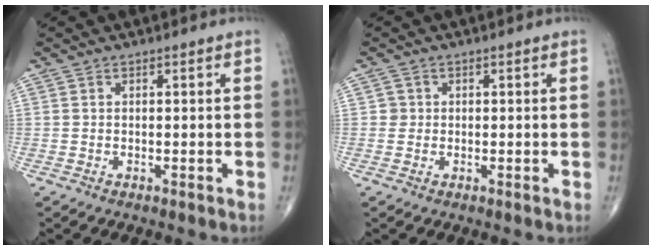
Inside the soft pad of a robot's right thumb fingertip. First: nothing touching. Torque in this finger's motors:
{"motor_torque": [-0.17, 0.14, 0.25, -0.12, -0.03]}